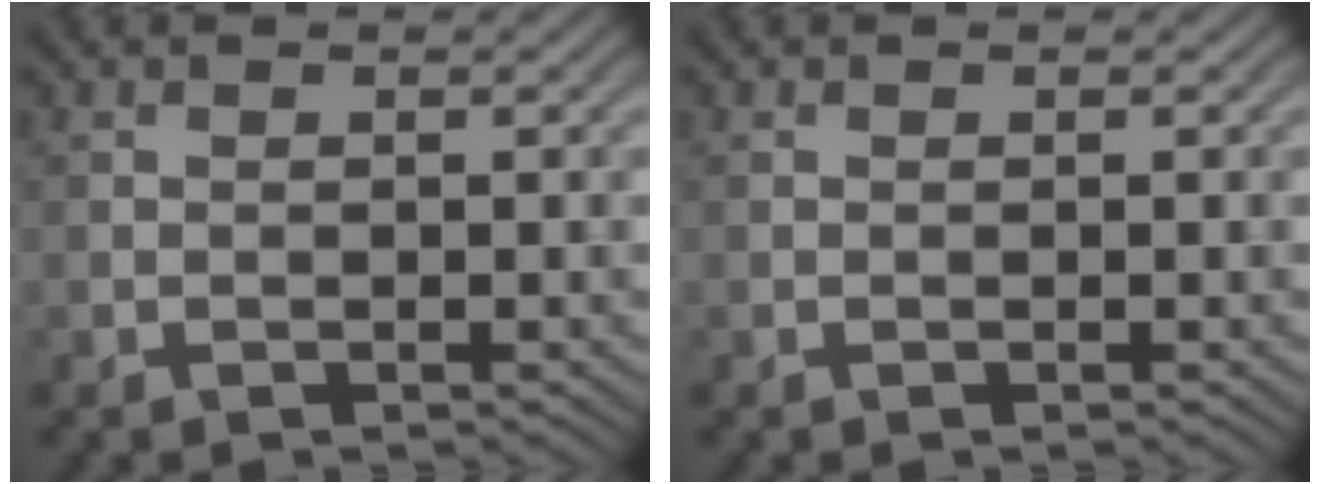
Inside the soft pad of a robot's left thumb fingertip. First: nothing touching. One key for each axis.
{"total": 0.0}